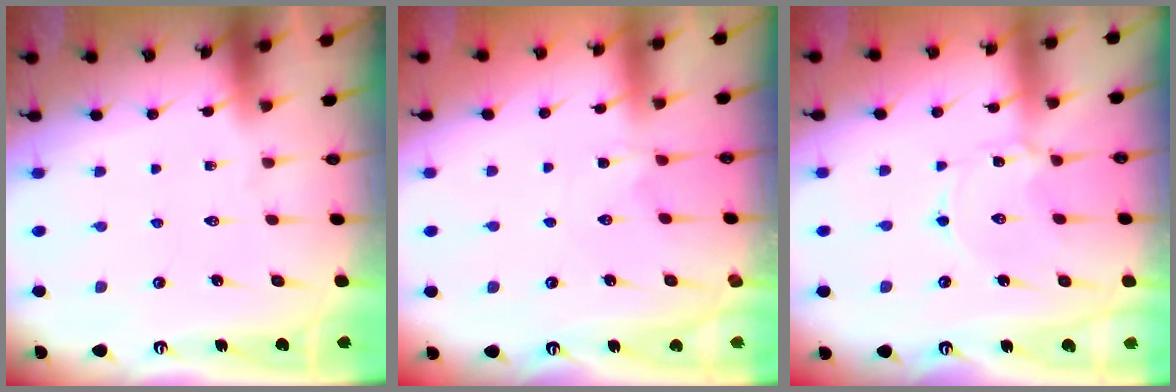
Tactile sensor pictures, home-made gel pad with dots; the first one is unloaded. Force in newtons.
{"total": 0.6, "press": 0.5, "slide": 0.3}
{"total": 3.5, "press": 3.5, "slide": 0.1}